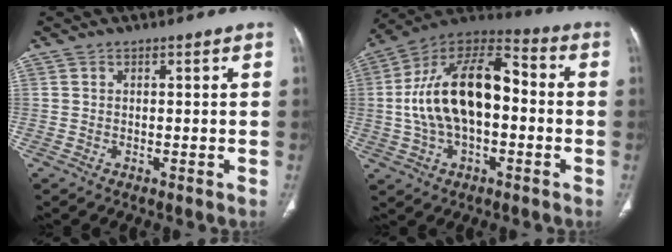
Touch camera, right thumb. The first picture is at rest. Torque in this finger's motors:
{"motor_torque": [2.02, 2.30, 2.12, -0.62, 0.58]}